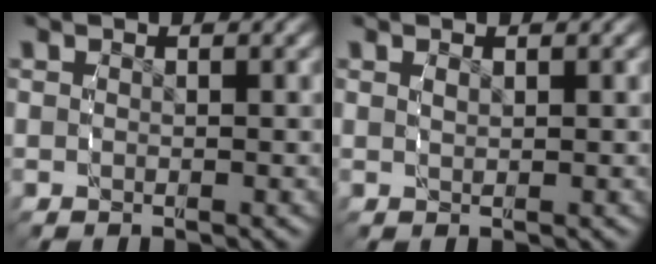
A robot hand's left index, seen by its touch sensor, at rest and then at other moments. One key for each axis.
{"total": 0.7, "fx": 0.4, "fy": -0.5, "fz": 0.3, "tx": -0.005, "ty": -0.006, "tz": 0.014}